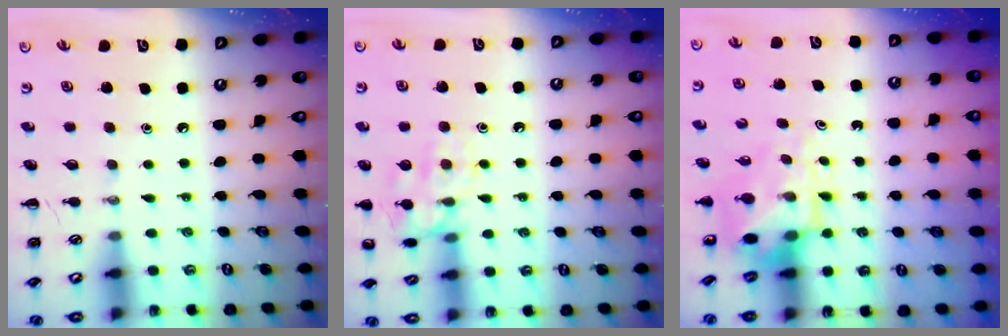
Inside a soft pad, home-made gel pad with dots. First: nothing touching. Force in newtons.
{"total": 11.4, "press": 11.4, "slide": 0.8}
{"total": 6.0, "press": 5.9, "slide": 1.3}